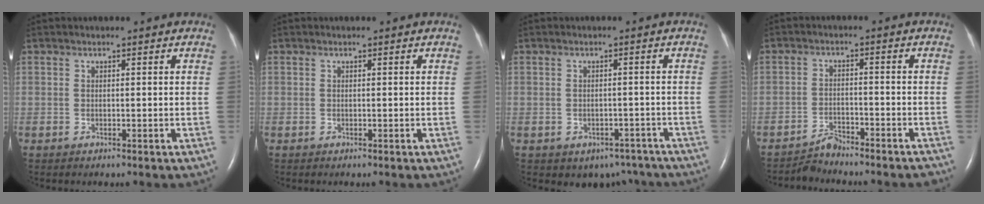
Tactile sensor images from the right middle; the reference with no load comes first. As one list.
[{"total": 0.0}, {"total": 6.0, "force": [-4.5, 3.8, 1.0], "torque": [-0.002, 0.019, -0.050]}, {"total": 4.4, "force": [-4.4, 0.4, 0.1], "torque": [0.003, -0.002, -0.071]}]